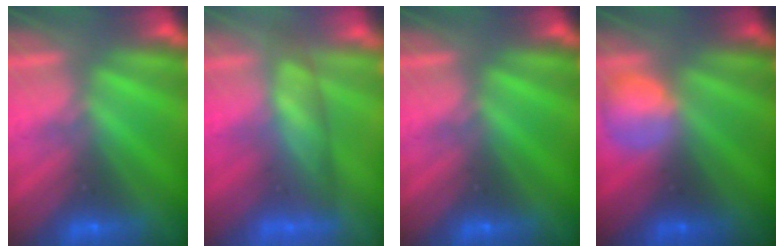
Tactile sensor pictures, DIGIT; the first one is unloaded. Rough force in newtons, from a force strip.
{"total": 4.3}
{"total": 0.0}
{"total": 2.4}